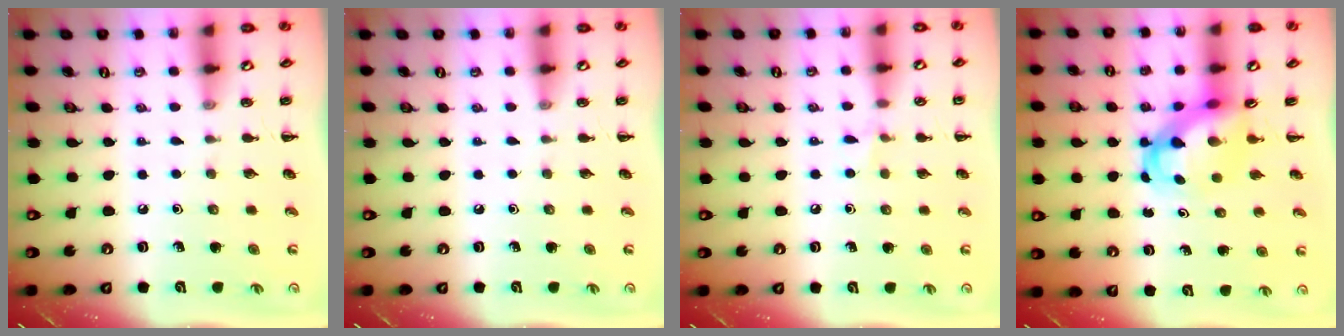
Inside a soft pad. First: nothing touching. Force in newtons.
{"total": 0.0}
{"total": 4.2, "press": 4.0, "slide": 1.2}
{"total": 4.3, "press": 4.1, "slide": 1.1}